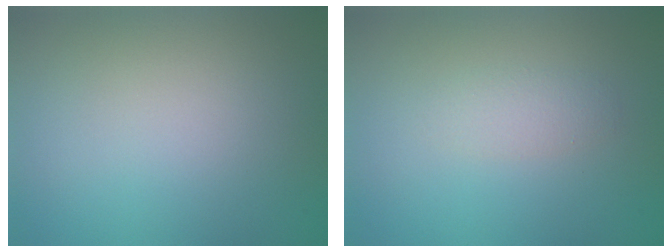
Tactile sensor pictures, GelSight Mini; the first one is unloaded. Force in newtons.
{"total": 1.4, "press": 1.4, "slide": 0.1}